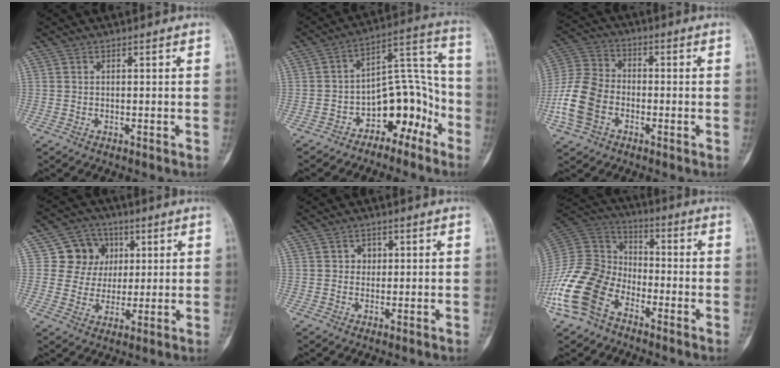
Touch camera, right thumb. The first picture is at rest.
{"total": 12.0, "force": [-6.5, 7.3, 6.9], "torque": [-0.048, 0.113, -0.103]}
{"total": 12.2, "force": [-3.7, 8.9, 7.6], "torque": [-0.161, 0.026, -0.079]}
{"total": 9.5, "force": [2.9, 8.7, 2.4], "torque": [0.005, -0.001, 0.047]}
{"total": 2.3, "force": [0.6, 2.0, 0.8], "torque": [0.002, 0.001, 0.006]}
{"total": 17.6, "force": [-8.7, 11.7, 9.9], "torque": [-0.198, 0.056, -0.179]}